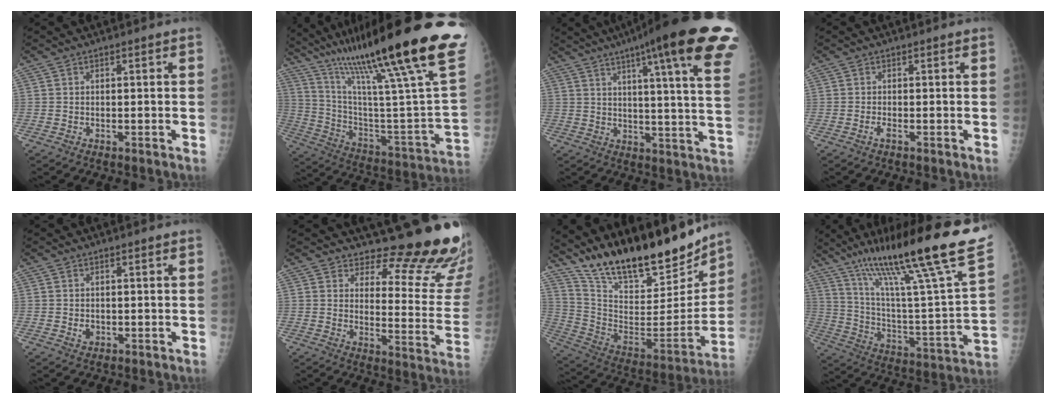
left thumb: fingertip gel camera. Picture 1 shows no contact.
{"total": 39.8, "force": [26.8, 4.8, 28.9], "torque": [-0.358, -0.090, 0.414]}
{"total": 26.2, "force": [15.9, 3.0, 20.7], "torque": [-0.243, -0.049, 0.196]}
{"total": 0.9, "force": [-0.4, 0.2, 0.7], "torque": [-0.015, -0.001, -0.008]}
{"total": 1.3, "force": [0.0, 1.1, 0.7], "torque": [-0.008, -0.001, 0.005]}
{"total": 17.6, "force": [16.0, 4.4, 5.9], "torque": [-0.025, -0.171, 0.181]}
{"total": 26.5, "force": [21.9, 7.8, 12.8], "torque": [-0.187, -0.099, 0.359]}
{"total": 31.8, "force": [20.3, 3.8, 24.2], "torque": [-0.380, -0.049, 0.329]}